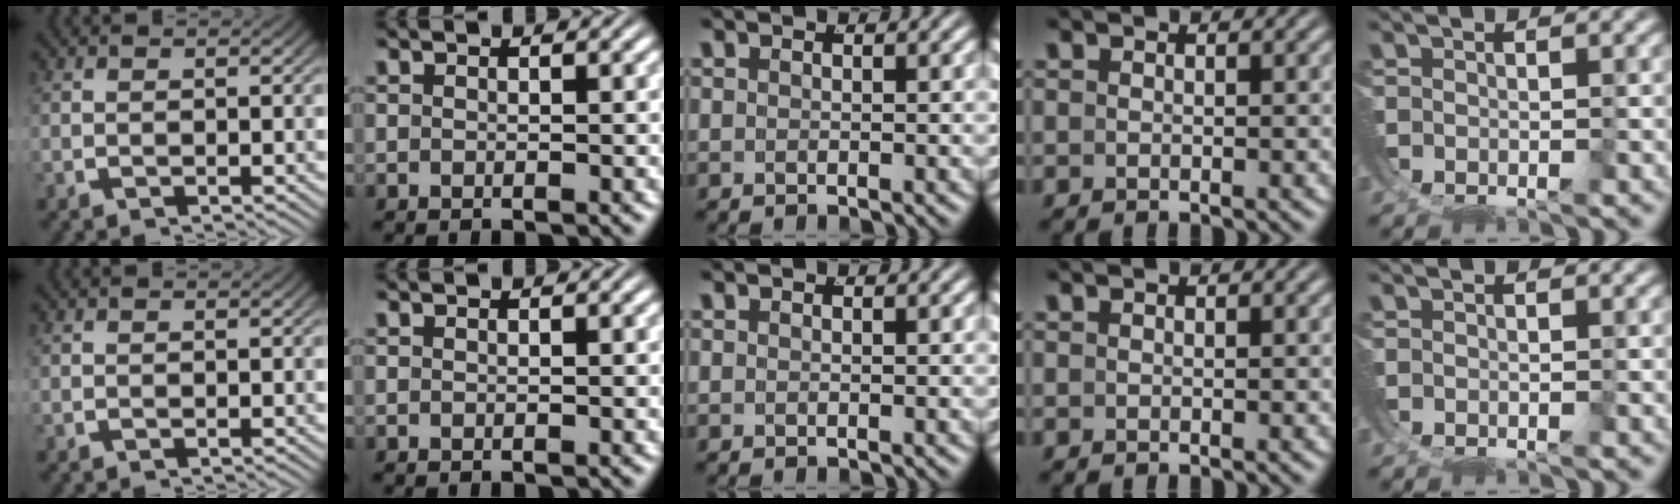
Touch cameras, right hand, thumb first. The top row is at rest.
{}